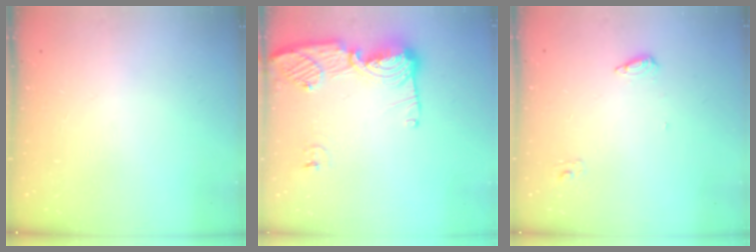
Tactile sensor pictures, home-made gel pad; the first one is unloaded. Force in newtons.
{"total": 14.0, "press": 13.9, "slide": 1.4}
{"total": 7.0, "press": 7.0, "slide": 0.5}